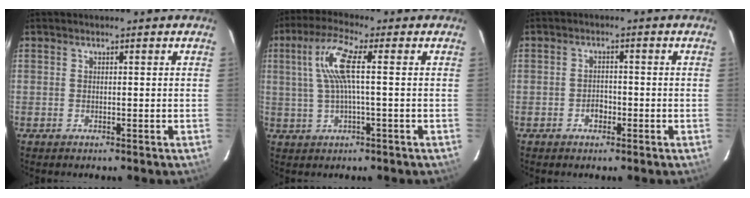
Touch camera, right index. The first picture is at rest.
{"total": 7.7, "force": [1.0, 0.7, 7.6], "torque": [-0.151, 0.008, 0.025]}
{"total": 2.3, "force": [-1.2, 1.7, 1.0], "torque": [-0.018, 0.004, -0.017]}